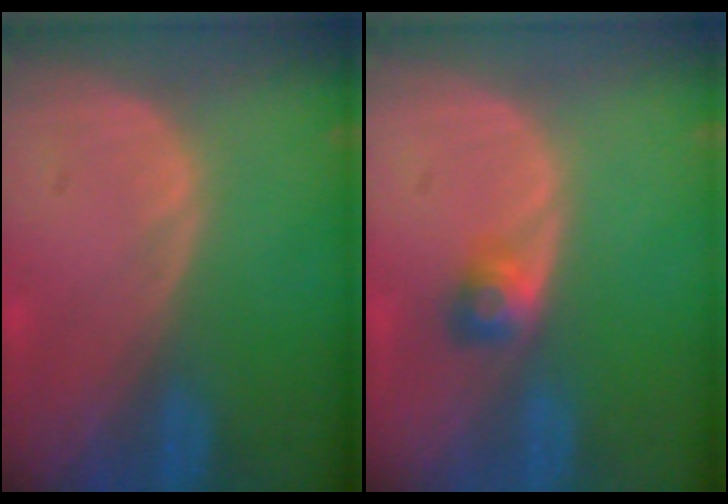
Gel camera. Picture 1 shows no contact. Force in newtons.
{"total": 2.6, "press": 2.3, "slide": 1.1}